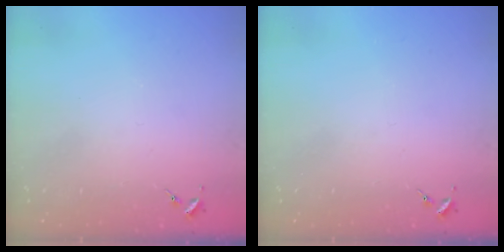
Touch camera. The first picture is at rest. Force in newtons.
{"total": 0.0}